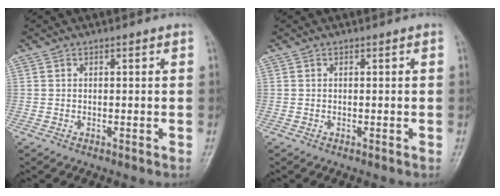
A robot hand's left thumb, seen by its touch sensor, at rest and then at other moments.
{"total": 0.0}